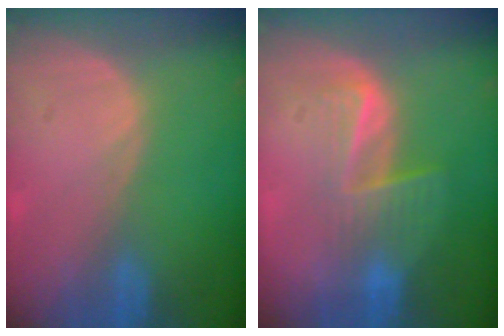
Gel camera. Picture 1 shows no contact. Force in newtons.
{"total": 6.8, "press": 5.6, "slide": 4.0}